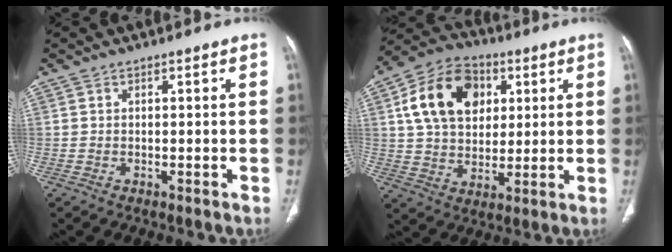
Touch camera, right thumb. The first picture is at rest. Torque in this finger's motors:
{"motor_torque": [-0.55, 1.71, 0.39, -0.29, 0.13]}